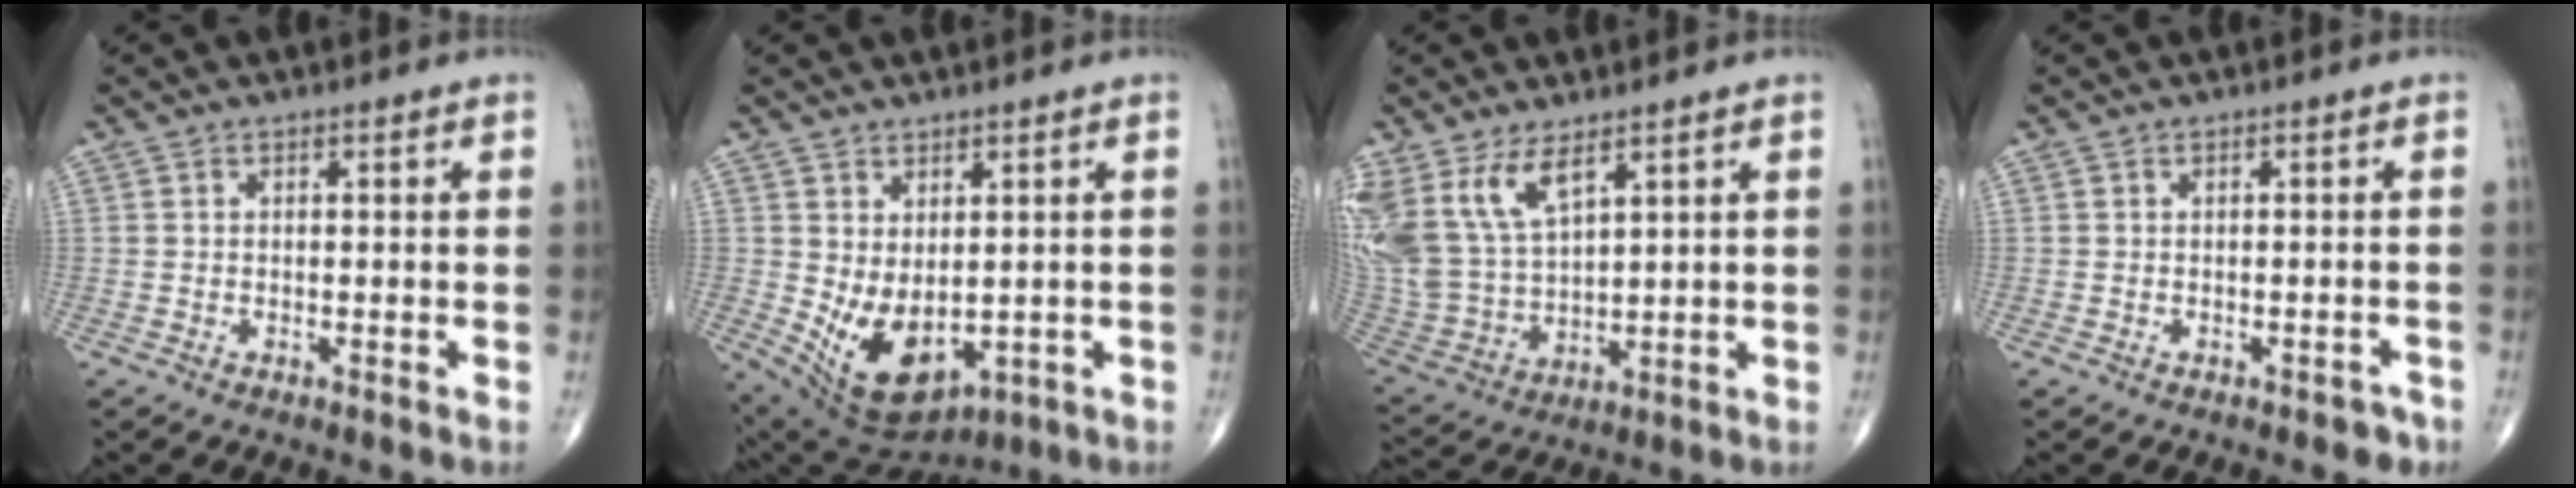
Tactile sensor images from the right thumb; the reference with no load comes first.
{"total": 11.4, "force": [-0.8, 6.8, 9.1], "torque": [-0.146, -0.013, 0.023]}
{"total": 14.2, "force": [7.9, 7.0, 9.5], "torque": [-0.197, -0.031, 0.178]}
{"total": 2.2, "force": [-1.5, 1.3, 0.9], "torque": [0.000, 0.011, -0.016]}